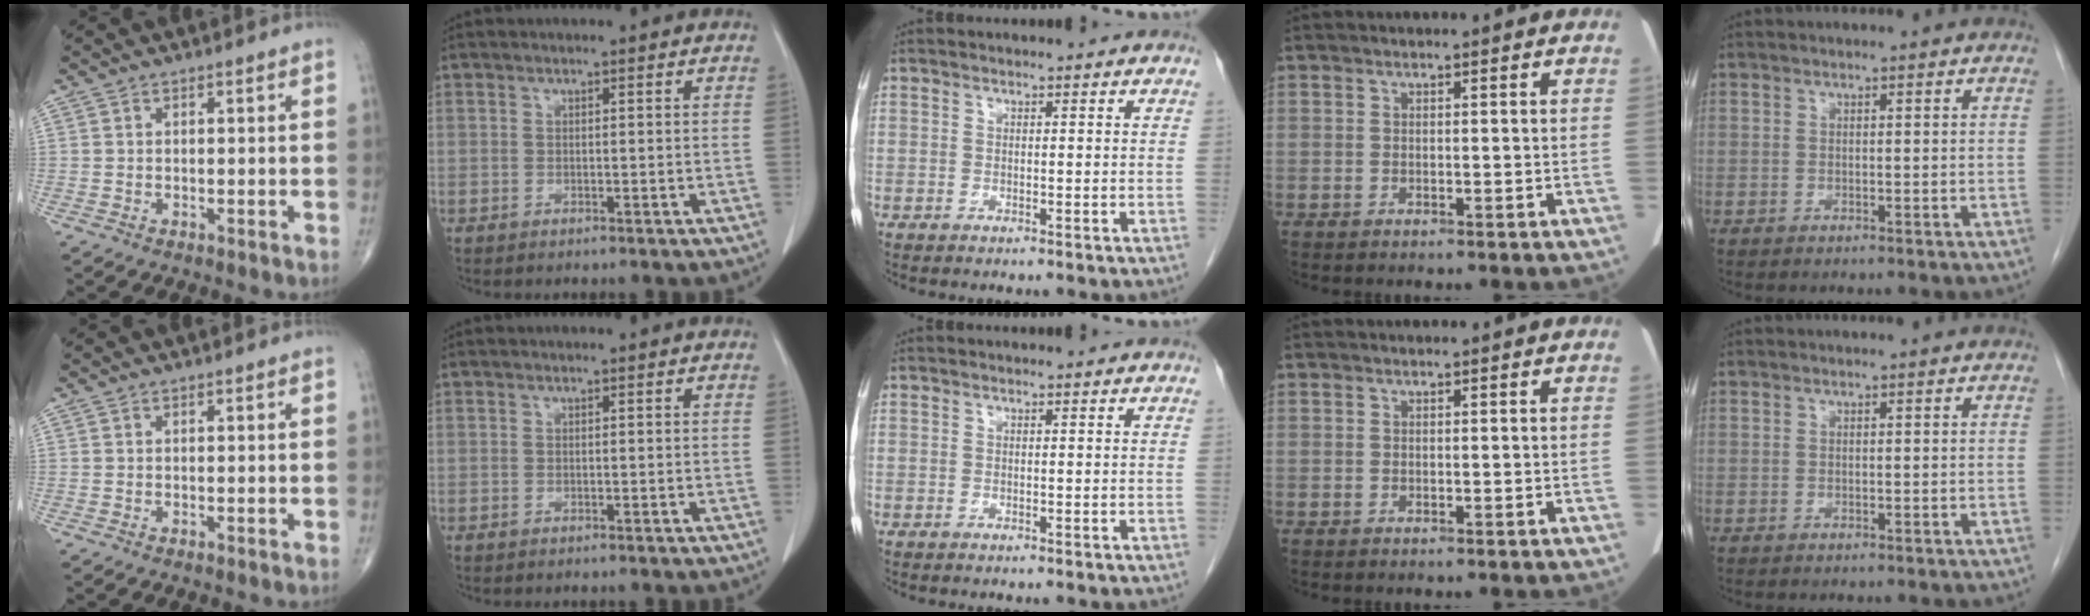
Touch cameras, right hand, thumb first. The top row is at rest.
{}